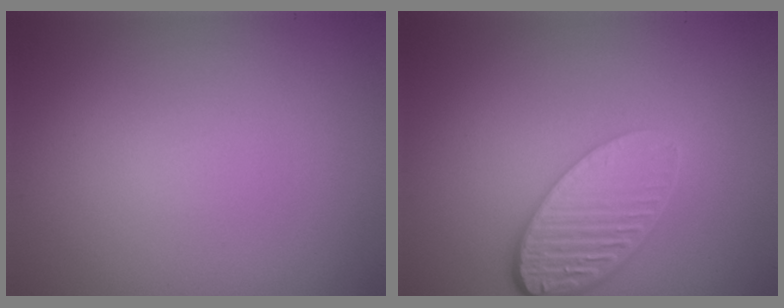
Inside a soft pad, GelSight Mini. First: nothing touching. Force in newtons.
{"total": 5.1, "press": 3.8, "slide": 3.4}